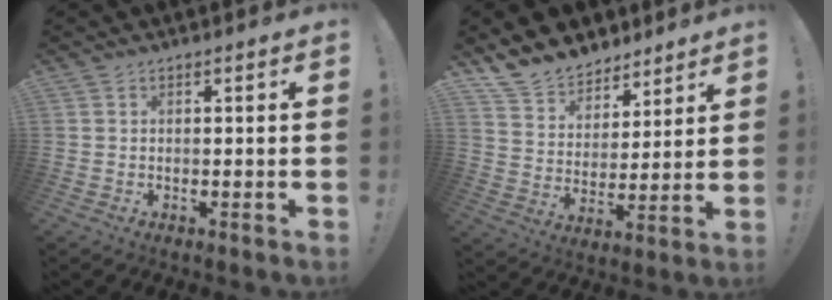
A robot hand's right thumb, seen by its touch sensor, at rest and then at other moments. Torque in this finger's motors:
{"motor_torque": [0.06, 0.10, 0.53, 0.48, 0.06]}